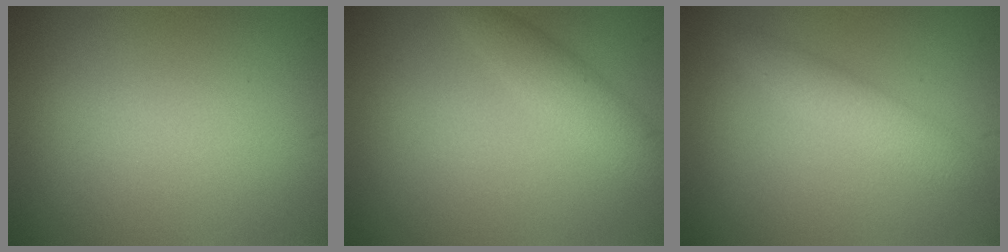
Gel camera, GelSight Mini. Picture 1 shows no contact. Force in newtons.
{"total": 2.3, "press": 2.3, "slide": 0.2}
{"total": 2.7, "press": 2.7, "slide": 0.1}